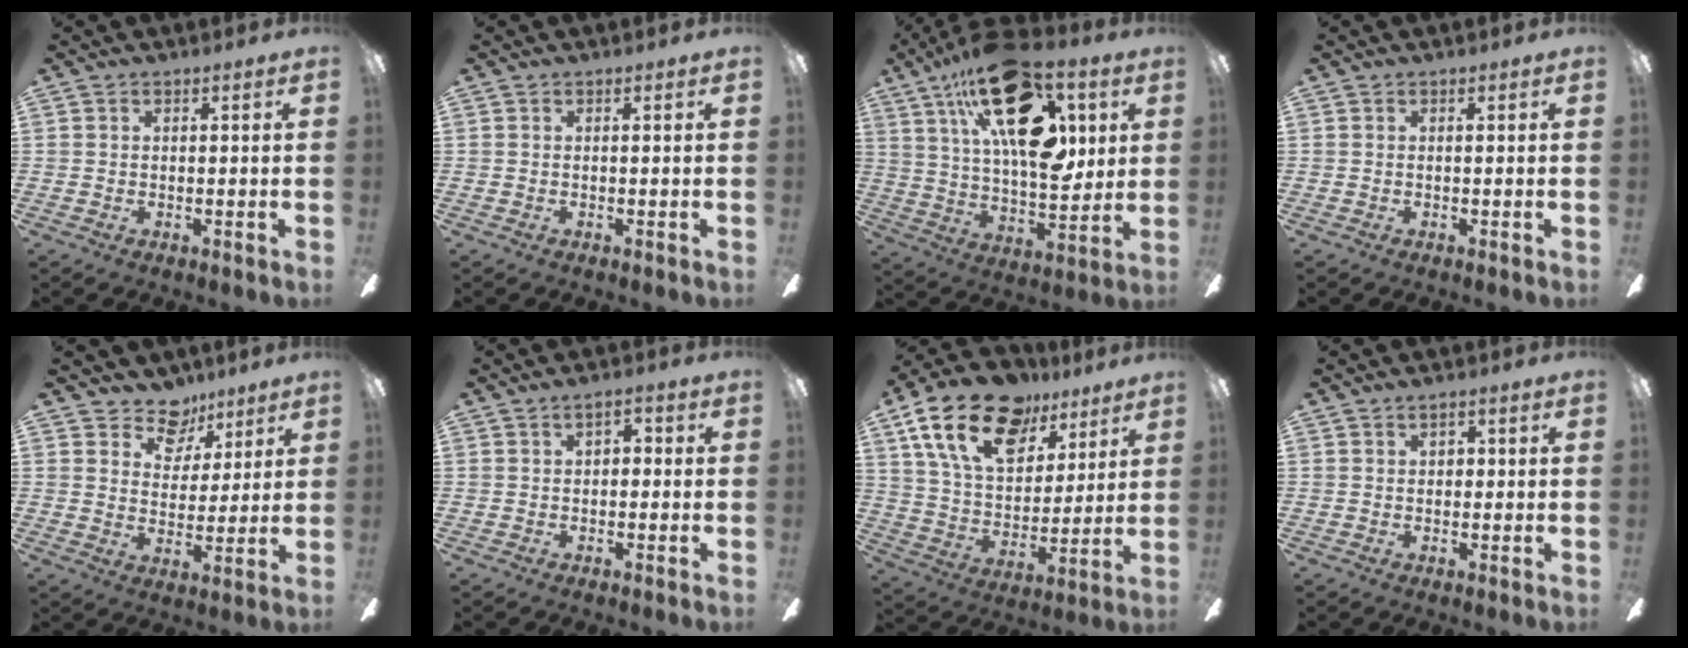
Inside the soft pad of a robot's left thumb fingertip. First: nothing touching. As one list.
[{"total": 0.0}, {"total": 27.5, "force": [12.9, 13.1, 20.4], "torque": [-0.339, -0.058, 0.217]}, {"total": 0.0}, {"total": 9.6, "force": [6.8, 6.1, 2.8], "torque": [-0.037, -0.041, 0.127]}, {"total": 2.9, "force": [0.4, 2.0, 2.1], "torque": [-0.024, 0.004, 0.000]}, {"total": 21.8, "force": [12.7, 12.6, 12.4], "torque": [-0.216, -0.058, 0.229]}, {"total": 2.2, "force": [0.9, 1.4, 1.4], "torque": [-0.013, 0.000, 0.012]}]